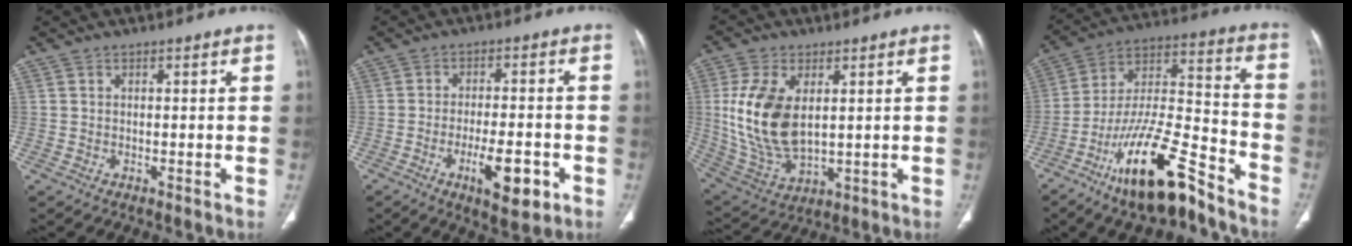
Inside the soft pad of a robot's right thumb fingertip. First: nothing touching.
{"total": 9.5, "force": [-3.8, 3.3, 8.1], "torque": [-0.124, 0.009, -0.053]}
{"total": 15.3, "force": [2.6, 8.8, 12.3], "torque": [-0.246, -0.016, 0.066]}
{"total": 20.0, "force": [-13.2, 5.8, 13.9], "torque": [-0.254, 0.083, -0.234]}